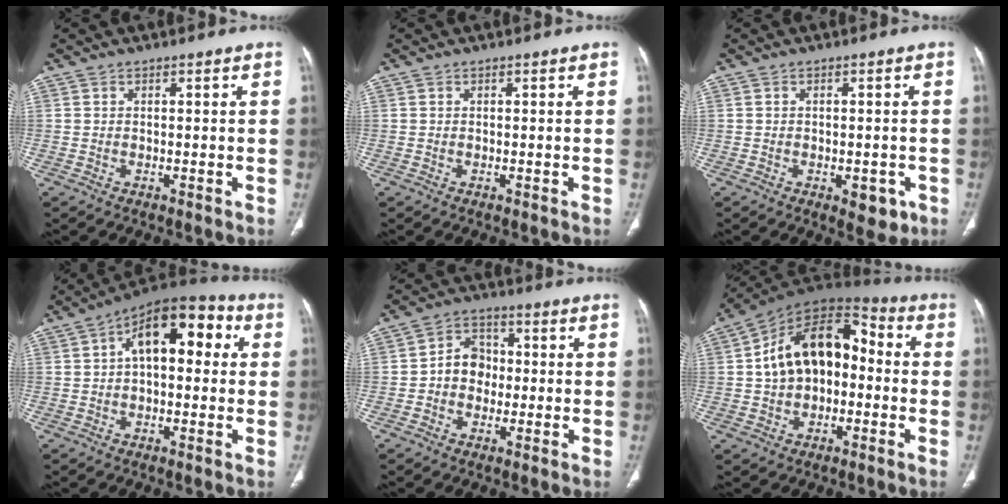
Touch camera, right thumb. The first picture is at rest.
{"total": 0.0}
{"total": 4.4, "force": [-1.8, 2.3, 3.3], "torque": [-0.020, 0.001, -0.016]}
{"total": 14.5, "force": [3.0, 7.8, 11.9], "torque": [-0.149, 0.037, 0.036]}
{"total": 6.9, "force": [-0.6, 5.8, 3.7], "torque": [-0.032, 0.022, -0.023]}
{"total": 17.1, "force": [0.0, 11.3, 12.8], "torque": [-0.172, 0.049, -0.011]}